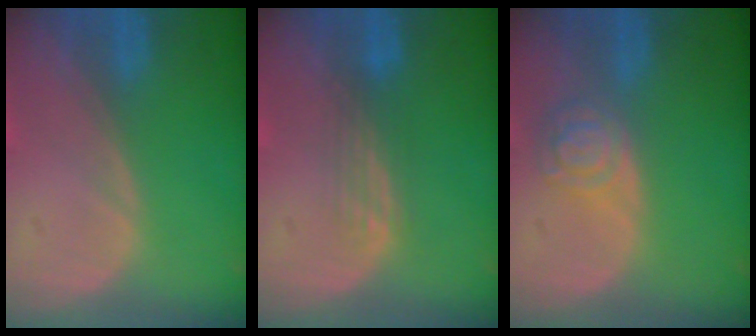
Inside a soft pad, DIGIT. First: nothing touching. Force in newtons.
{"total": 3.0, "press": 2.5, "slide": 1.6}
{"total": 5.2, "press": 4.6, "slide": 2.4}